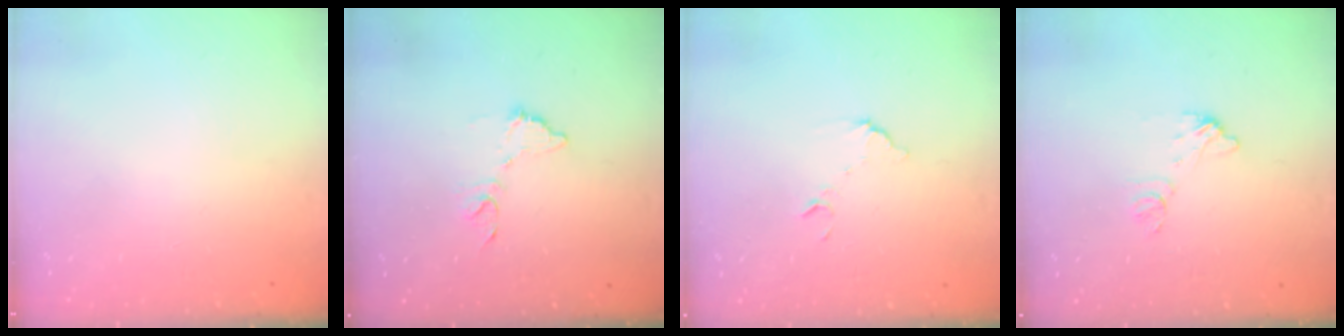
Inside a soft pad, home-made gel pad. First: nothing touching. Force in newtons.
{"total": 8.8, "press": 8.8, "slide": 0.4}
{"total": 6.9, "press": 6.9, "slide": 0.3}
{"total": 7.2, "press": 7.2, "slide": 0.5}